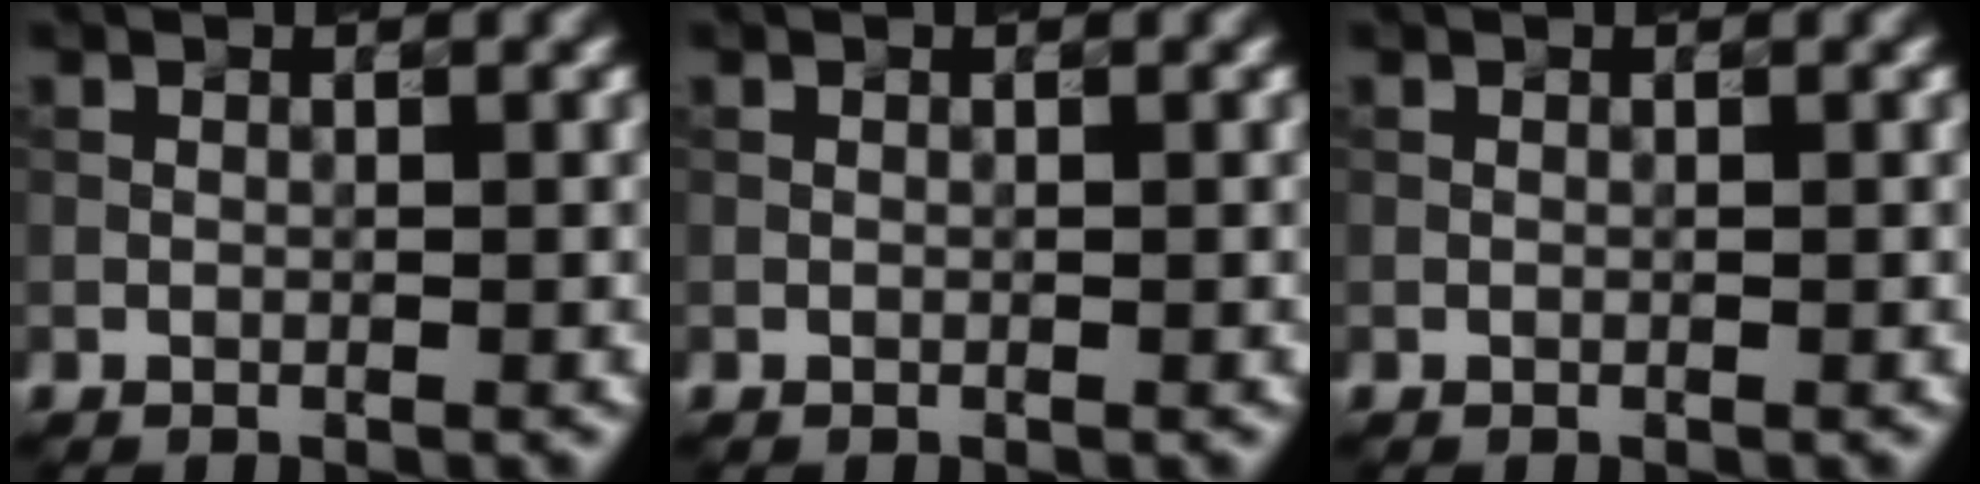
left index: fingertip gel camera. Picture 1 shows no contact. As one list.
[{"total": 0.0}, {"total": 0.0}]